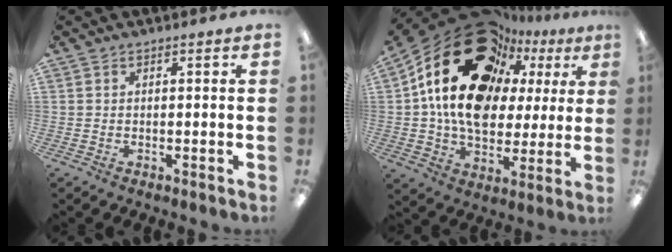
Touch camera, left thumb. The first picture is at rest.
{"total": 23.9, "force": [10.0, 16.7, 13.9], "torque": [-0.258, -0.053, 0.177]}